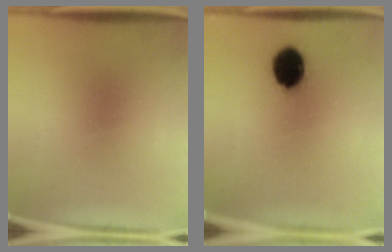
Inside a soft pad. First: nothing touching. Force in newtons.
{"total": 10.0}